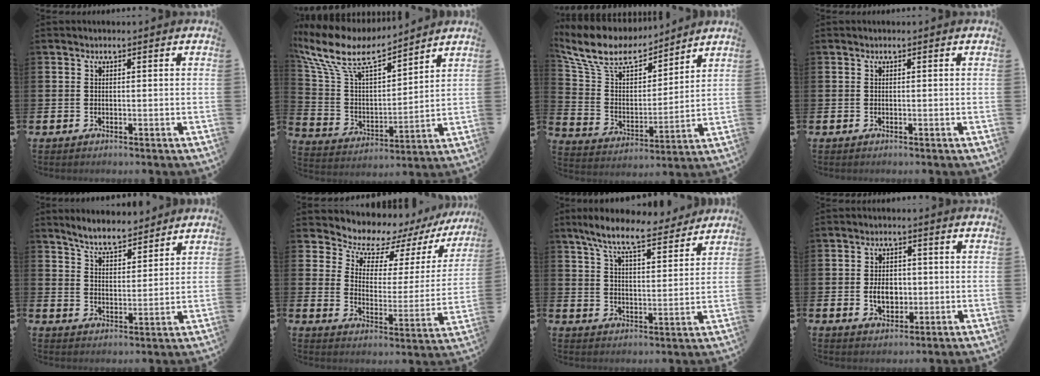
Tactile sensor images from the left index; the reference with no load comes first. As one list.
[{"total": 10.8, "force": [9.1, 3.1, 4.9], "torque": [-0.133, -0.056, 0.159]}, {"total": 11.6, "force": [10.0, 4.0, 4.1], "torque": [-0.126, -0.057, 0.180]}, {"total": 0.0}, {"total": 6.3, "force": [6.0, 1.3, 1.5], "torque": [-0.038, -0.028, 0.107]}, {"total": 8.0, "force": [6.9, 3.5, 2.1], "torque": [-0.072, -0.053, 0.118]}, {"total": 9.1, "force": [8.1, 1.7, 3.8], "torque": [-0.091, -0.039, 0.143]}, {"total": 4.2, "force": [-0.2, 2.9, 3.0], "torque": [-0.036, 0.000, -0.011]}]